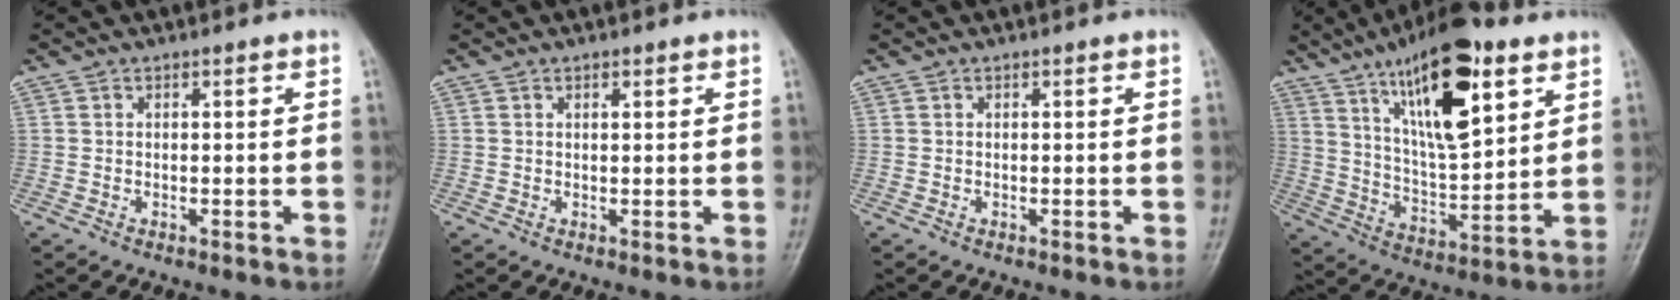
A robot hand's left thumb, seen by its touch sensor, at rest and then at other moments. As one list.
[{"total": 1.1, "force": [0.7, 0.4, 0.8], "torque": [-0.009, -0.002, 0.011]}, {"total": 0.0}, {"total": 20.2, "force": [10.1, 7.0, 16.1], "torque": [-0.232, -0.040, 0.176]}]